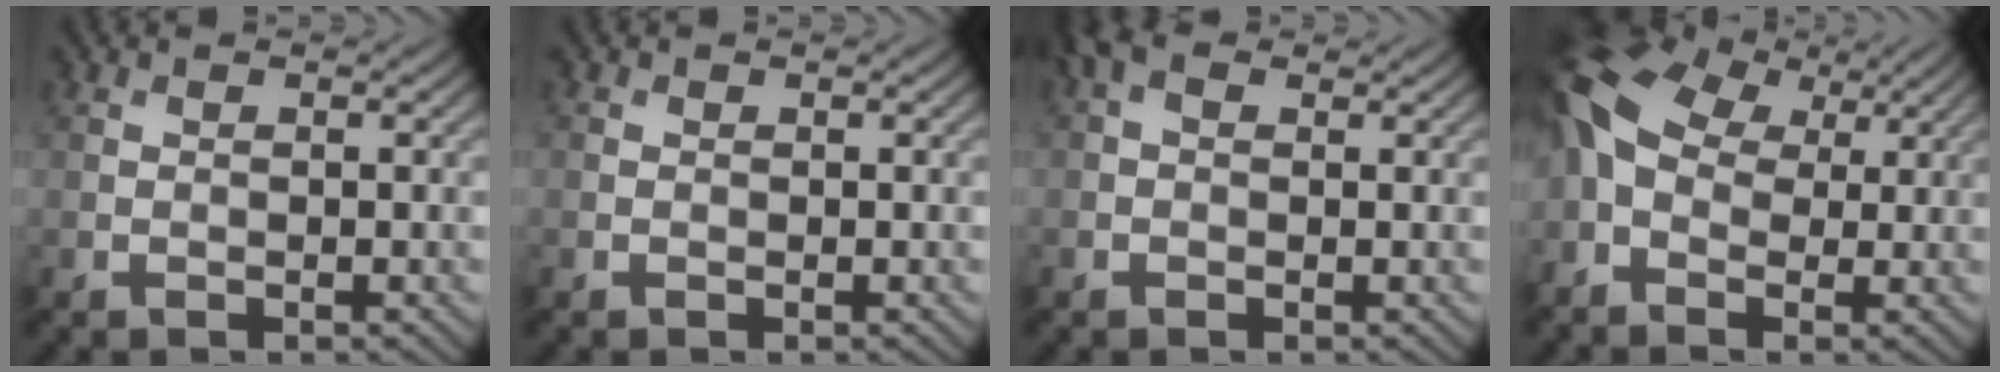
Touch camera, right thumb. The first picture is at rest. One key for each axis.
{"total": 0.0}
{"total": 2.6, "fx": 1.1, "fy": 1.6, "fz": 1.8, "tx": -0.037, "ty": 0.008, "tz": 0.012}
{"total": 11.0, "fx": 1.3, "fy": 7.9, "fz": 7.5, "tx": -0.184, "ty": 0.001, "tz": 0.019}